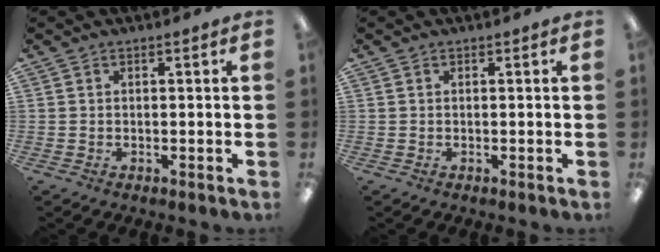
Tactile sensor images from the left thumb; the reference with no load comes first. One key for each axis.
{"total": 0.0}